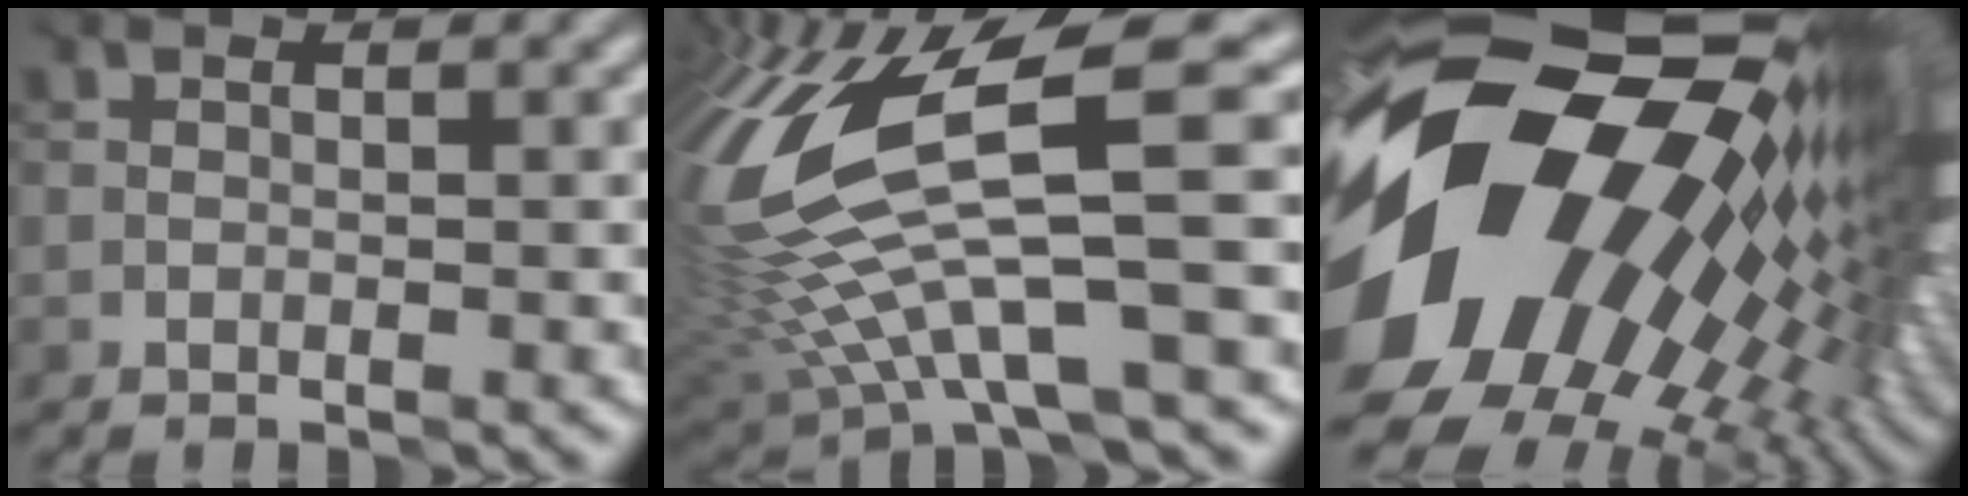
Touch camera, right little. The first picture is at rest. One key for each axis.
{"total": 13.6, "fx": 3.2, "fy": 3.8, "fz": 12.7, "tx": -0.275, "ty": -0.014, "tz": 0.090}
{"total": 20.9, "fx": 0.5, "fy": 13.9, "fz": 15.6, "tx": -0.285, "ty": -0.072, "tz": 0.031}